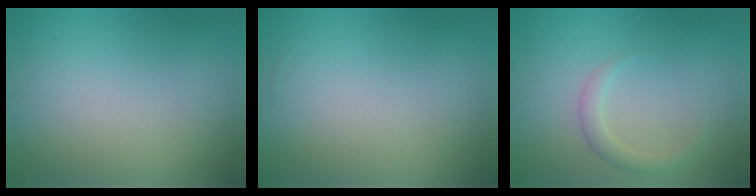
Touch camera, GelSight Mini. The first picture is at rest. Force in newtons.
{"total": 0.0}
{"total": 1.6, "press": 1.6, "slide": 0.1}